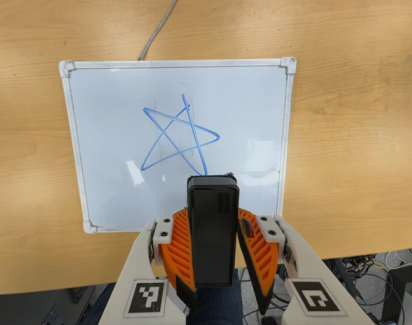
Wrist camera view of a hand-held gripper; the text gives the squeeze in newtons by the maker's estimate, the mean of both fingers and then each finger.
{"total": 6.0, "left": 5.3, "right": 6.8}